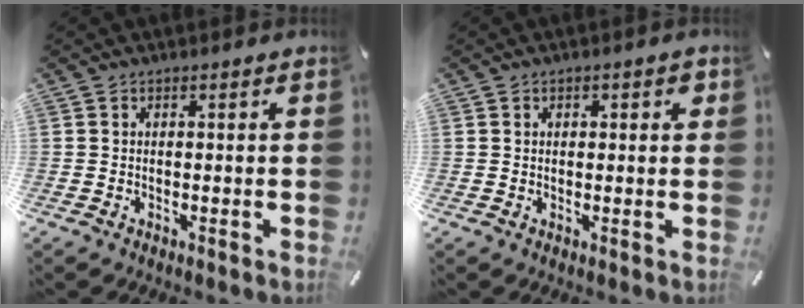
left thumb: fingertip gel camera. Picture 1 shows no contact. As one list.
[{"total": 1.6, "force": [0.4, 0.9, 1.2], "torque": [-0.016, 0.003, 0.004]}]